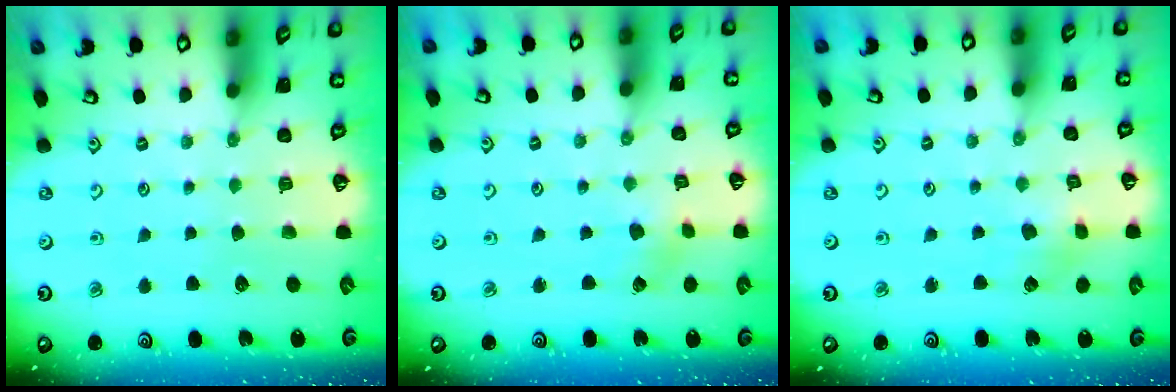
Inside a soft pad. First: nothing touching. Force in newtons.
{"total": 2.5, "press": 2.4, "slide": 0.6}
{"total": 2.8, "press": 2.8, "slide": 0.1}